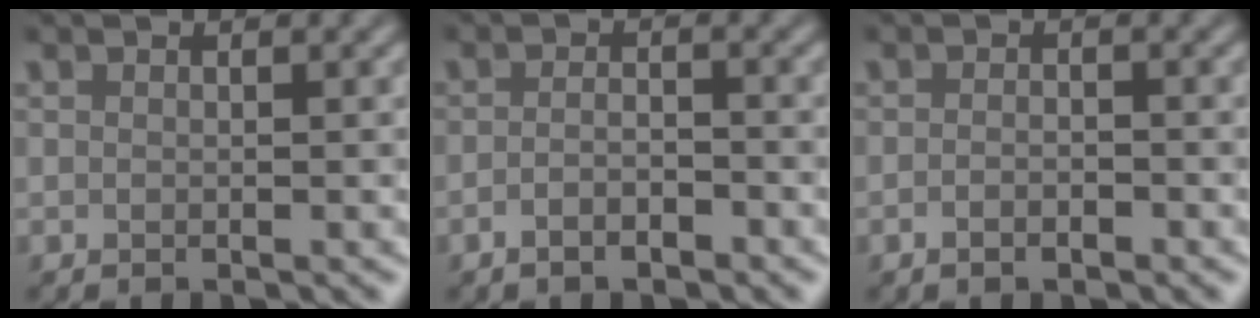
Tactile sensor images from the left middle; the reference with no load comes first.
{"total": 1.9, "force": [-1.2, 0.6, 1.4], "torque": [-0.026, 0.002, -0.023]}
{"total": 1.3, "force": [-0.7, 0.5, 1.0], "torque": [-0.018, -0.001, -0.014]}